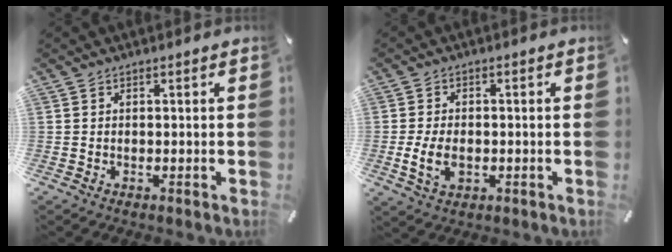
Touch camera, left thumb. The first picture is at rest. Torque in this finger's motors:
{"motor_torque": [0.32, 1.07, 0.50, 0.48, 0.05]}